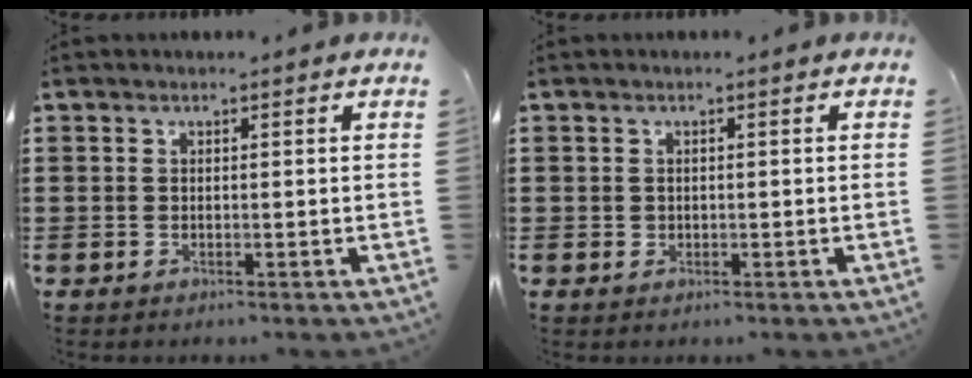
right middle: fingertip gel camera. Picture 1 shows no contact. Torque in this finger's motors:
{"motor_torque": [1.12, 1.02, 0.05, 0.01]}